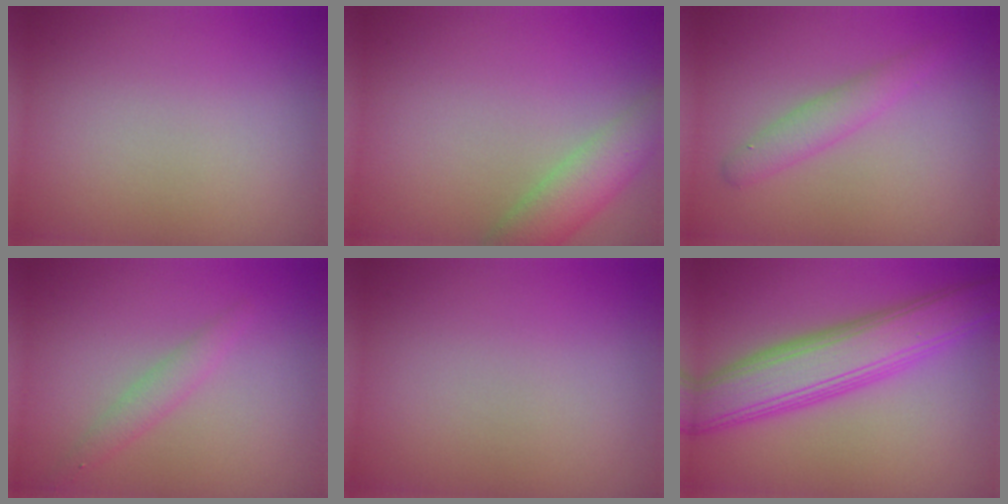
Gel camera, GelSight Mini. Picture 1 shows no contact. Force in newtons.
{"total": 4.3, "press": 4.3, "slide": 0.1}
{"total": 2.1, "press": 2.1, "slide": 0.2}
{"total": 1.7, "press": 1.7, "slide": 0.0}
{"total": 0.0}
{"total": 7.2, "press": 7.2, "slide": 0.1}